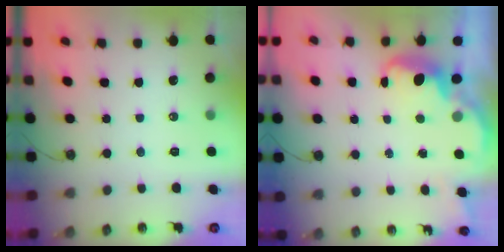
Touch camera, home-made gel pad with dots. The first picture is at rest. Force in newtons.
{"total": 1.9, "press": 1.9, "slide": 0.5}